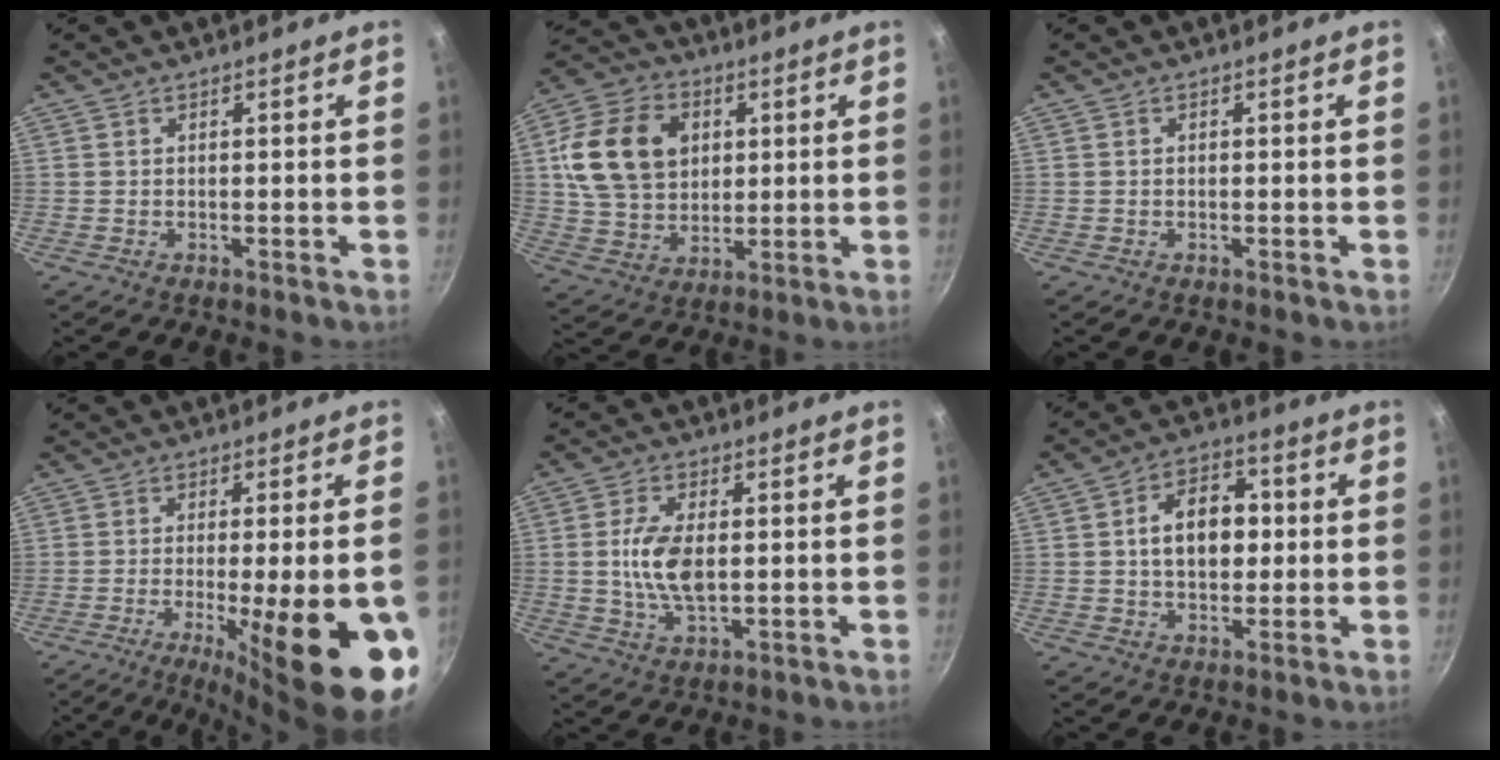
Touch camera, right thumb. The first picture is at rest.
{"total": 17.4, "force": [4.0, 13.2, 10.7], "torque": [-0.174, 0.000, 0.070]}
{"total": 0.0}
{"total": 21.2, "force": [-6.7, 5.0, 19.5], "torque": [-0.253, -0.005, -0.085]}
{"total": 9.0, "force": [0.3, 4.7, 7.7], "torque": [-0.147, 0.001, 0.005]}
{"total": 11.0, "force": [0.9, 7.6, 7.9], "torque": [-0.088, 0.018, 0.005]}